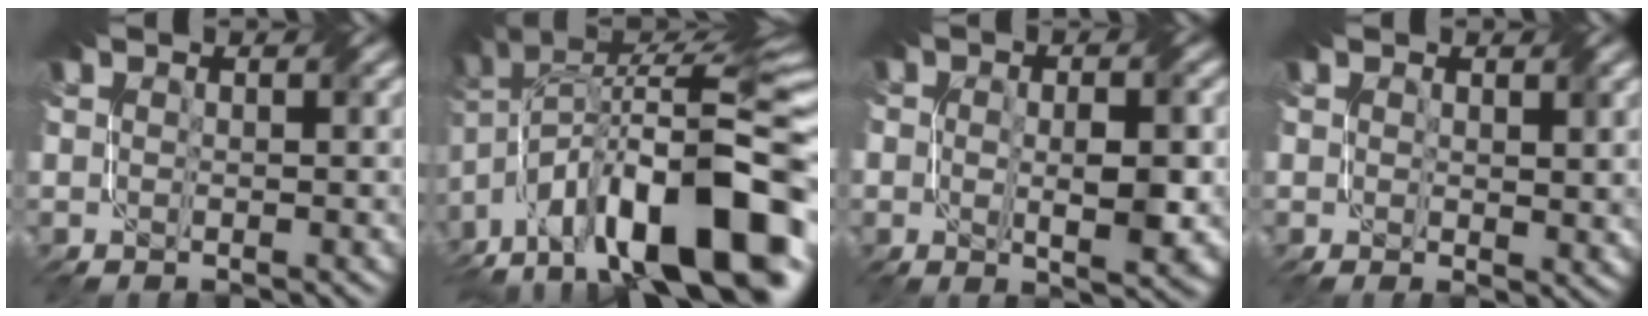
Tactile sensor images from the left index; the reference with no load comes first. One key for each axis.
{"total": 17.2, "fx": -6.3, "fy": 7.8, "fz": 14.0, "tx": -0.233, "ty": 0.025, "tz": -0.115}
{"total": 4.6, "fx": -0.7, "fy": 2.1, "fz": 4.1, "tx": -0.069, "ty": -0.010, "tz": -0.005}
{"total": 2.2, "fx": 0.8, "fy": 1.3, "fz": 1.6, "tx": -0.027, "ty": -0.010, "tz": 0.013}